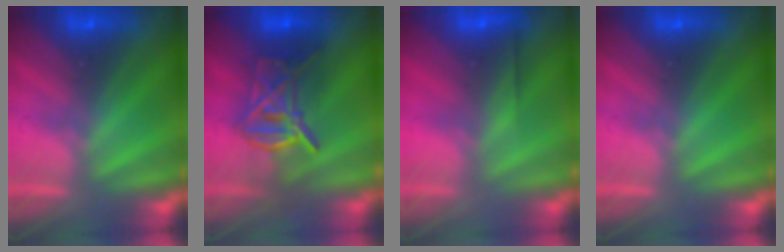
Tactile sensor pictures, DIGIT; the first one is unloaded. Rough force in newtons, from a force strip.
{"total": 7.5}
{"total": 2.6}
{"total": 0.0}